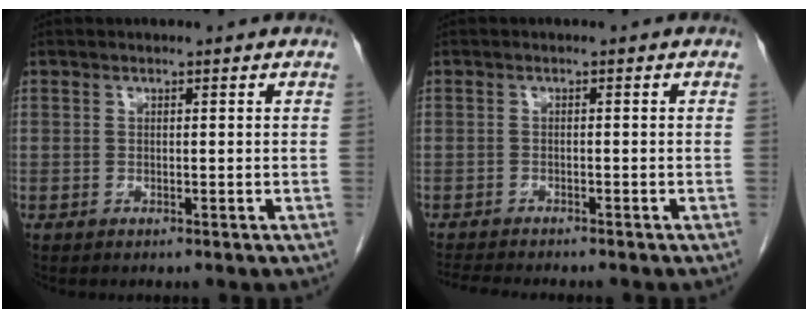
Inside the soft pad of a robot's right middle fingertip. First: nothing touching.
{"total": 5.9, "force": [-5.3, 0.7, 2.5], "torque": [-0.037, -0.010, -0.081]}